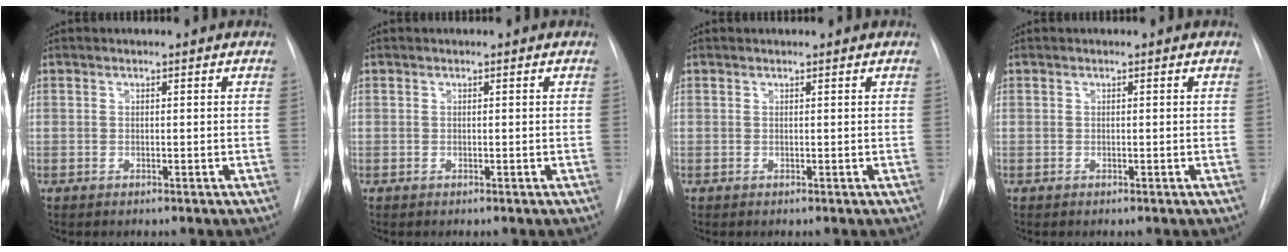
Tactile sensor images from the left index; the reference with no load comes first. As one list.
[{"total": 0.0}, {"total": 0.0}, {"total": 0.0}]